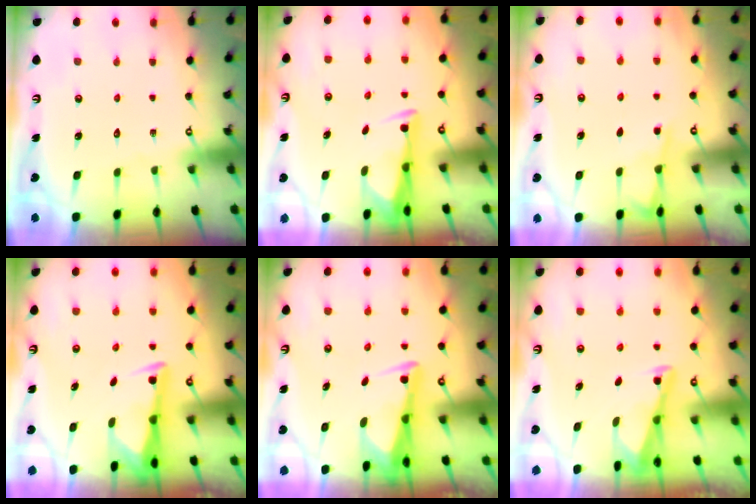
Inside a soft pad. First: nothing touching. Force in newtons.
{"total": 3.2, "press": 3.1, "slide": 0.9}
{"total": 3.2, "press": 3.2, "slide": 0.4}
{"total": 3.0, "press": 3.0, "slide": 0.4}
{"total": 2.9, "press": 2.8, "slide": 0.7}
{"total": 2.9, "press": 2.8, "slide": 0.4}